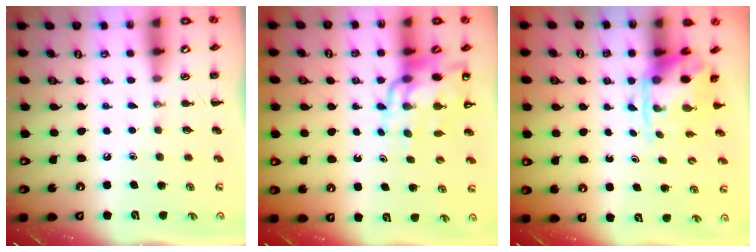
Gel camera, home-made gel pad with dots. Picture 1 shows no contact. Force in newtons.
{"total": 14.5, "press": 13.9, "slide": 4.1}
{"total": 3.6, "press": 3.5, "slide": 0.8}